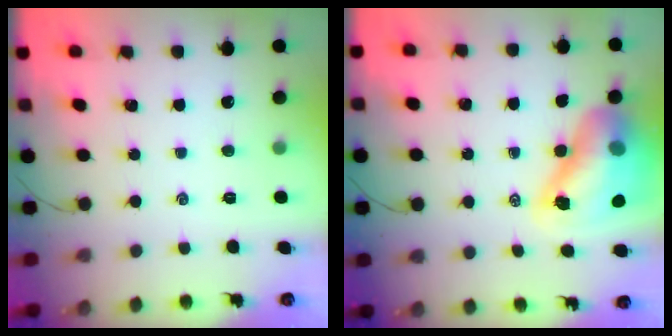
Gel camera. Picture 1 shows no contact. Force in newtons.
{"total": 16.2, "press": 15.6, "slide": 4.4}